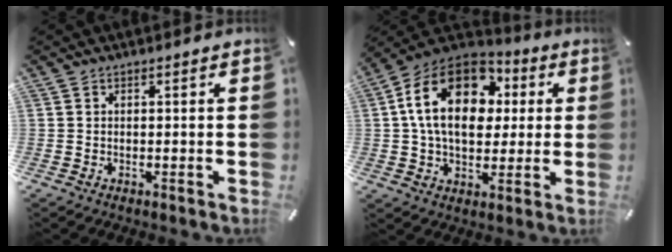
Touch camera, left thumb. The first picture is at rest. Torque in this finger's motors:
{"motor_torque": [2.40, 2.61, 1.63, -1.14, 0.30]}